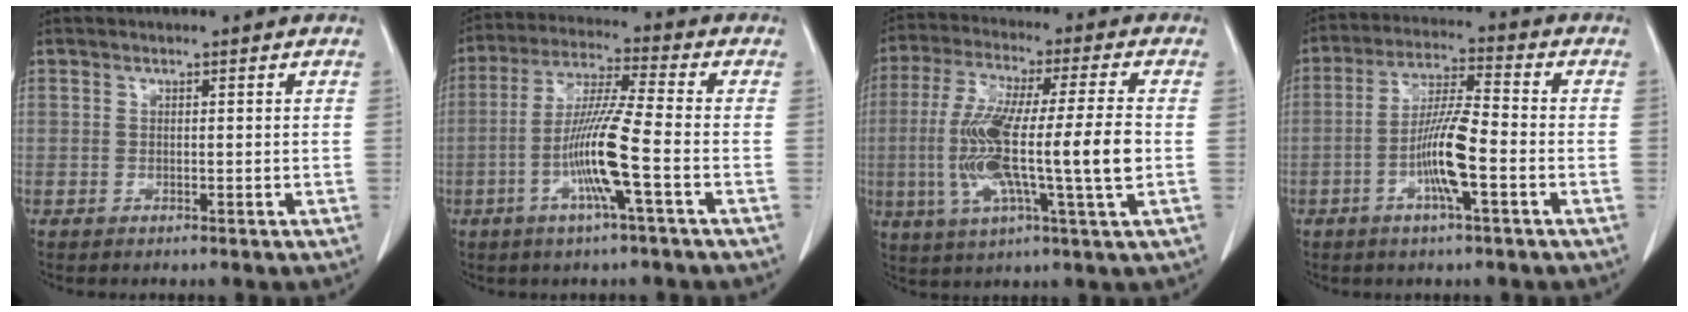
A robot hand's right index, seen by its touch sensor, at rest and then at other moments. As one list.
[{"total": 10.8, "force": [-3.2, -0.5, 10.3], "torque": [-0.204, -0.006, -0.067]}, {"total": 16.4, "force": [-1.8, 0.8, 16.3], "torque": [-0.314, 0.001, -0.036]}, {"total": 9.1, "force": [-2.9, 0.8, 8.6], "torque": [-0.167, 0.003, -0.058]}]